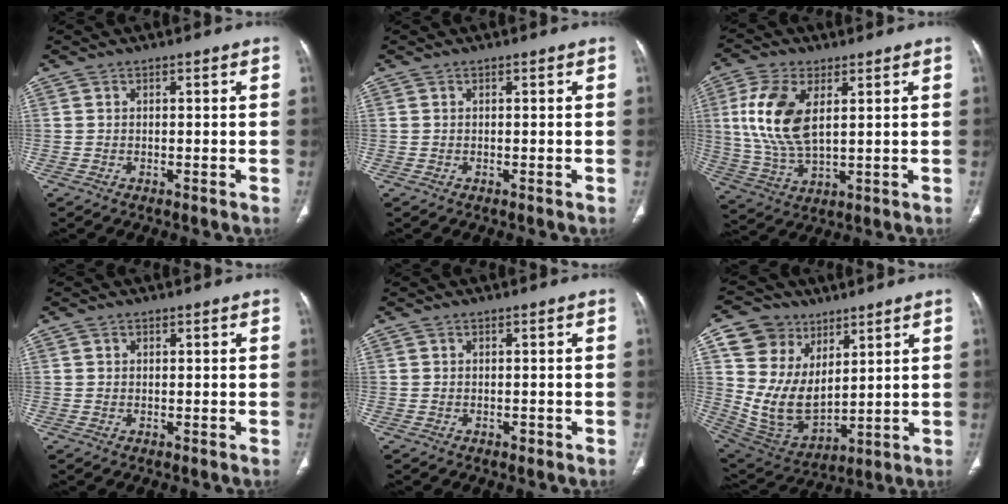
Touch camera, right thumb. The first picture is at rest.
{"total": 0.0}
{"total": 13.0, "force": [3.4, 6.5, 10.7], "torque": [-0.229, -0.010, 0.072]}
{"total": 0.7, "force": [0.4, 0.5, 0.2], "torque": [0.000, -0.001, 0.007]}
{"total": 0.5, "force": [-0.1, 0.5, 0.2], "torque": [-0.002, 0.000, 0.001]}
{"total": 16.2, "force": [6.7, 12.1, 8.4], "torque": [-0.136, -0.029, 0.152]}